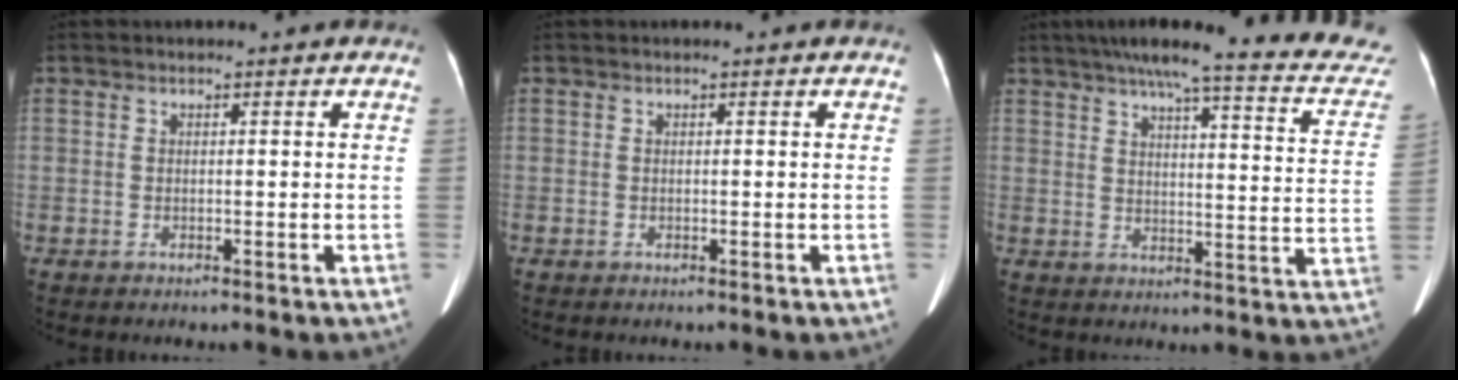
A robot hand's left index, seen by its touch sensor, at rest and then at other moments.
{"total": 0.0}
{"total": 24.3, "force": [21.2, 2.7, 11.6], "torque": [-0.158, -0.029, 0.246]}